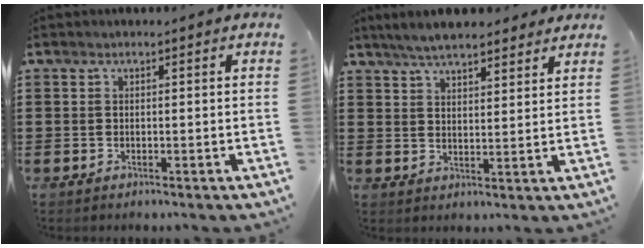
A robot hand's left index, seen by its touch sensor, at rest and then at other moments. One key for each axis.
{"total": 5.4, "fx": 5.0, "fy": 1.3, "fz": 1.9, "tx": -0.050, "ty": -0.005, "tz": 0.093}